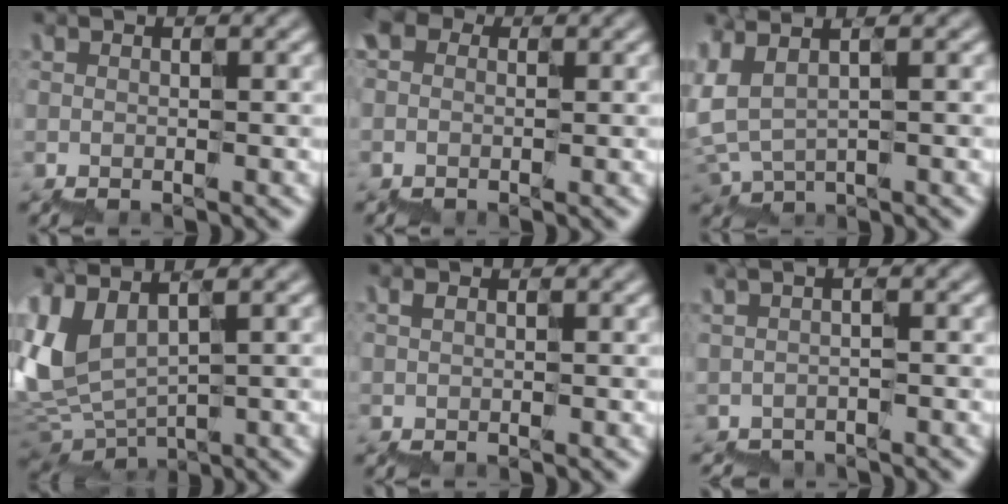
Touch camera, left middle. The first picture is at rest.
{"total": 1.9, "force": [0.3, 1.6, 1.0], "torque": [-0.018, 0.007, -0.003]}
{"total": 3.2, "force": [2.1, 1.3, 2.0], "torque": [-0.063, 0.003, 0.044]}
{"total": 6.6, "force": [2.9, 3.5, 4.8], "torque": [-0.131, -0.004, 0.063]}
{"total": 0.7, "force": [0.6, 0.2, 0.3], "torque": [-0.008, 0.001, 0.009]}
{"total": 0.9, "force": [-0.8, 0.1, 0.4], "torque": [-0.009, -0.005, -0.012]}